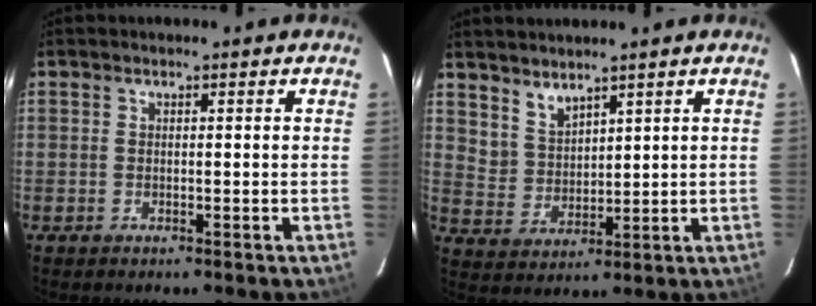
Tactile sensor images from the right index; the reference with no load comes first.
{"total": 5.6, "force": [4.6, 2.7, 1.6], "torque": [-0.025, 0.003, 0.101]}